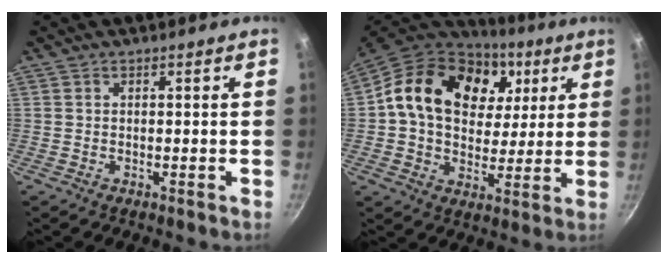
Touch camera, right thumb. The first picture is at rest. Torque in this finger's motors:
{"motor_torque": [-0.23, 2.20, 0.36, -0.16, 0.22]}